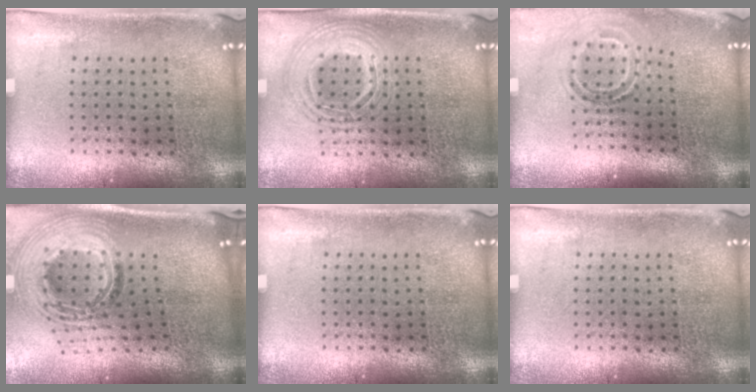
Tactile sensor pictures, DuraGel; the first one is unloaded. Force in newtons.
{"total": 2.8, "press": 2.7, "slide": 0.2}
{"total": 1.7, "press": 1.1, "slide": 1.2}
{"total": 2.3, "press": 1.8, "slide": 1.5}
{"total": 0.0}
{"total": 0.0}